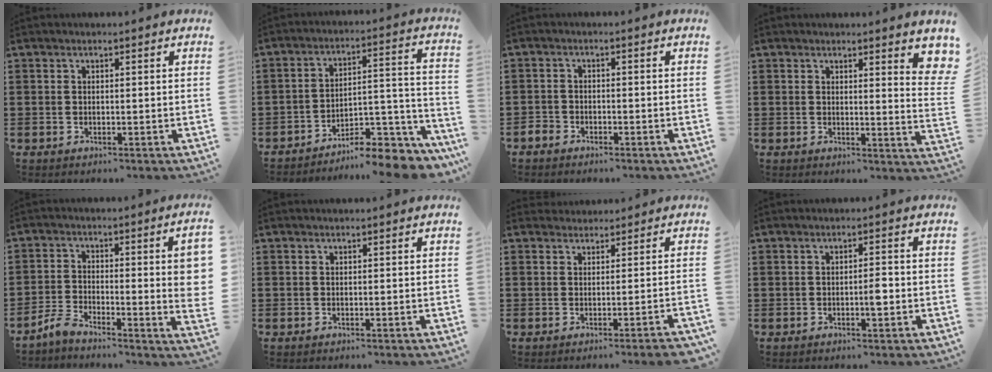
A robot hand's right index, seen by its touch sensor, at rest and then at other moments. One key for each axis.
{"total": 8.4, "fx": -7.7, "fy": 1.8, "fz": 2.9, "tx": -0.030, "ty": 0.022, "tz": -0.146}
{"total": 1.6, "fx": -1.4, "fy": 0.8, "fz": 0.0, "tx": -0.005, "ty": 0.004, "tz": -0.032}
{"total": 2.7, "fx": 2.2, "fy": 0.2, "fz": 1.5, "tx": -0.024, "ty": -0.009, "tz": 0.035}
{"total": 7.4, "fx": -2.0, "fy": 1.6, "fz": 6.9, "tx": -0.117, "ty": -0.002, "tz": -0.037}
{"total": 0.0}
{"total": 0.6, "fx": 0.2, "fy": -0.1, "fz": 0.5, "tx": -0.015, "ty": 0.000, "tz": 0.004}
{"total": 2.4, "fx": -0.5, "fy": 0.6, "fz": 2.3, "tx": -0.040, "ty": 0.003, "tz": -0.010}